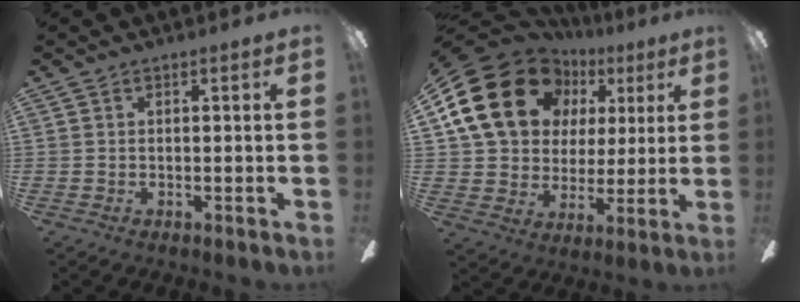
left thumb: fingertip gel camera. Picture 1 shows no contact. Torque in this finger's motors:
{"motor_torque": [0.91, 2.77, 1.47, -1.30, 0.42]}